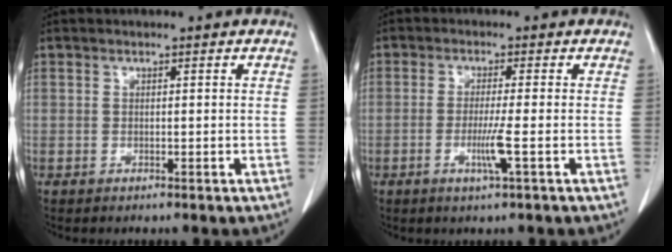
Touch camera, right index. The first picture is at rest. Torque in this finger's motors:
{"motor_torque": [-0.02, 0.17, 0.09, 0.02]}